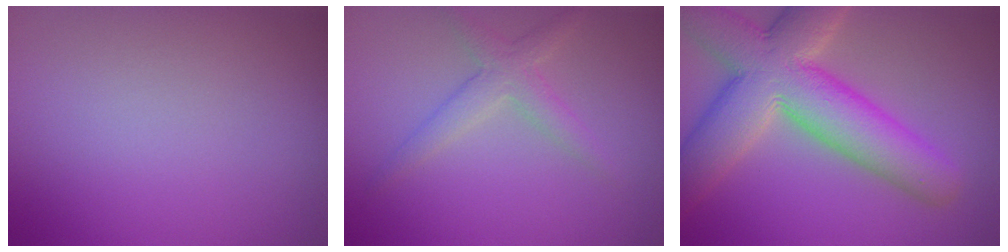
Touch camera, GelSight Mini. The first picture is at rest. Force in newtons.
{"total": 2.5, "press": 2.5, "slide": 0.0}
{"total": 10.7, "press": 10.6, "slide": 0.8}